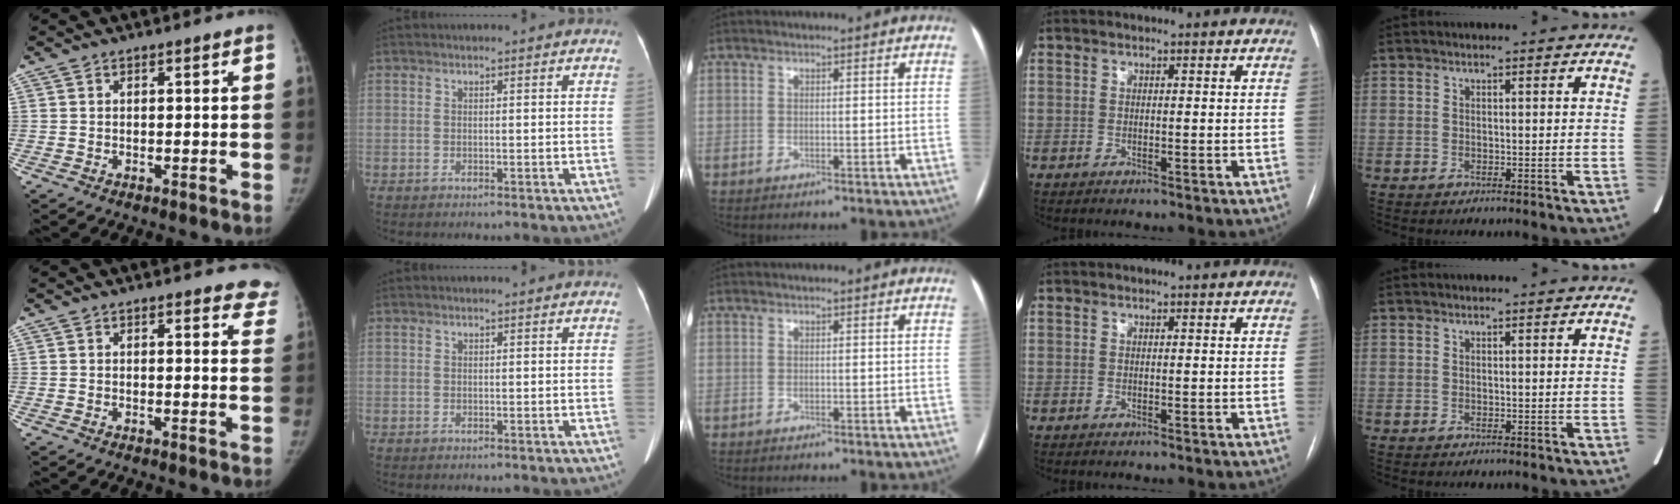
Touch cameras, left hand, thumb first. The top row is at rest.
{"thumb": {"total": 6.7, "force": [6.0, 2.3, 1.7], "torque": [0.029, -0.024, 0.041]}}